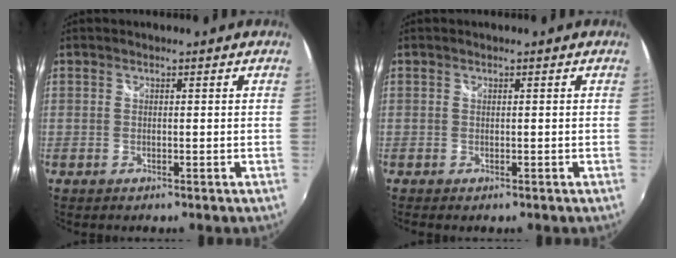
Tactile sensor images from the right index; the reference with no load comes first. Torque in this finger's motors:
{"motor_torque": [0.01, -0.03, 0.02, 0.01]}